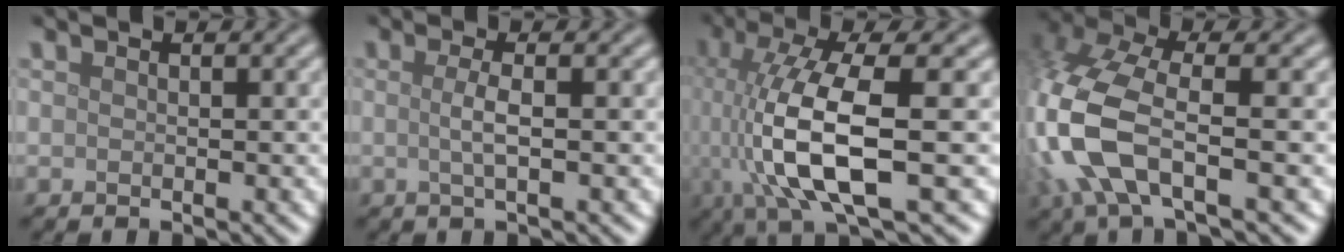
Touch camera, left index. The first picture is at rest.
{"total": 1.9, "force": [0.0, 0.5, 1.9], "torque": [-0.035, 0.002, -0.003]}
{"total": 10.4, "force": [-0.9, 3.0, 9.9], "torque": [-0.199, -0.002, -0.016]}
{"total": 8.3, "force": [-1.4, 3.9, 7.2], "torque": [-0.179, 0.000, -0.041]}